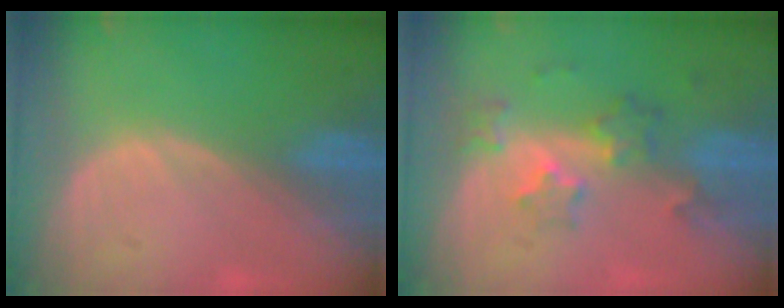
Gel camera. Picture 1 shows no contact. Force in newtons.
{"total": 6.1, "press": 5.4, "slide": 2.9}